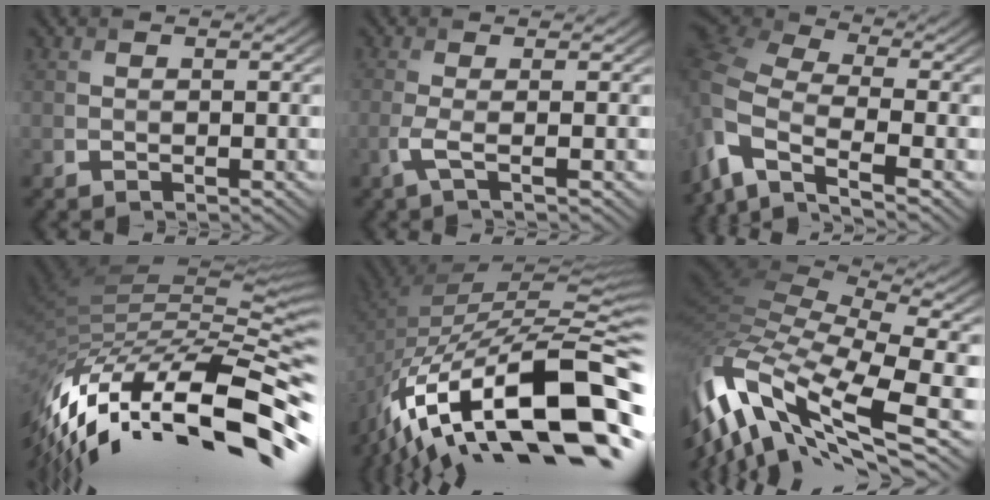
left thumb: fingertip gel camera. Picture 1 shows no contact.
{"total": 2.7, "force": [-0.7, 0.4, 2.6], "torque": [-0.055, 0.005, -0.025]}
{"total": 12.0, "force": [-6.7, 5.6, 8.3], "torque": [-0.214, -0.024, -0.137]}
{"total": 18.2, "force": [-8.3, 7.9, 14.2], "torque": [-0.293, -0.033, -0.130]}
{"total": 19.1, "force": [-10.1, 7.0, 14.6], "torque": [-0.261, 0.001, -0.173]}
{"total": 17.1, "force": [-3.7, 6.5, 15.4], "torque": [-0.346, -0.022, -0.050]}